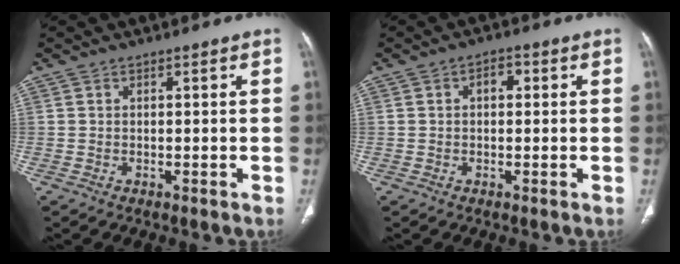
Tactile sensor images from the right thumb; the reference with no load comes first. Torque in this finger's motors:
{"motor_torque": [1.30, 2.33, 0.46, -0.30, -0.02]}